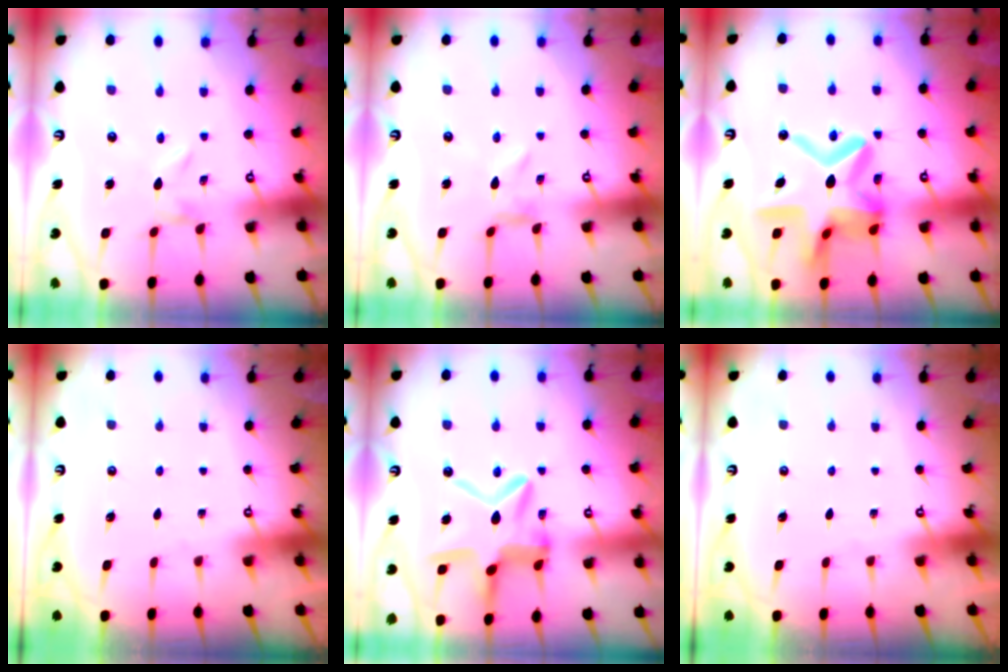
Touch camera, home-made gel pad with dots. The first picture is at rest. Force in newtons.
{"total": 2.4, "press": 2.4, "slide": 0.3}
{"total": 22.5, "press": 22.4, "slide": 1.9}
{"total": 0.0}
{"total": 15.4, "press": 15.3, "slide": 1.5}
{"total": 0.0}